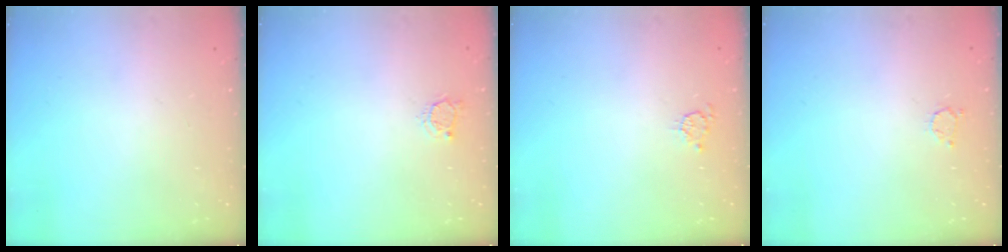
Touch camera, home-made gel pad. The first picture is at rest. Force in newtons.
{"total": 3.0, "press": 3.0, "slide": 0.4}
{"total": 3.6, "press": 3.5, "slide": 0.4}
{"total": 2.5, "press": 2.5, "slide": 0.4}